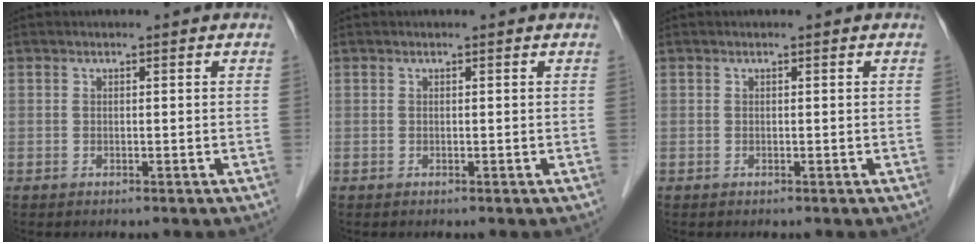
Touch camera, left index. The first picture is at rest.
{"total": 0.0}
{"total": 0.0}